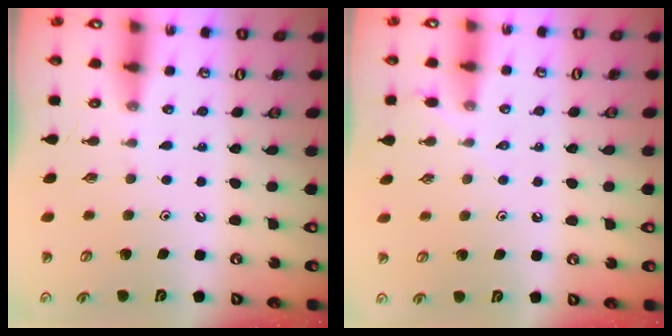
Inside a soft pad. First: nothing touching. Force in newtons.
{"total": 3.5, "press": 3.5, "slide": 0.6}